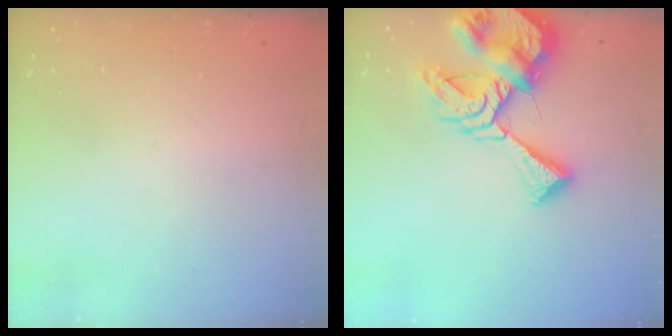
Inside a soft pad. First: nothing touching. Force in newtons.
{"total": 14.5, "press": 14.4, "slide": 1.6}